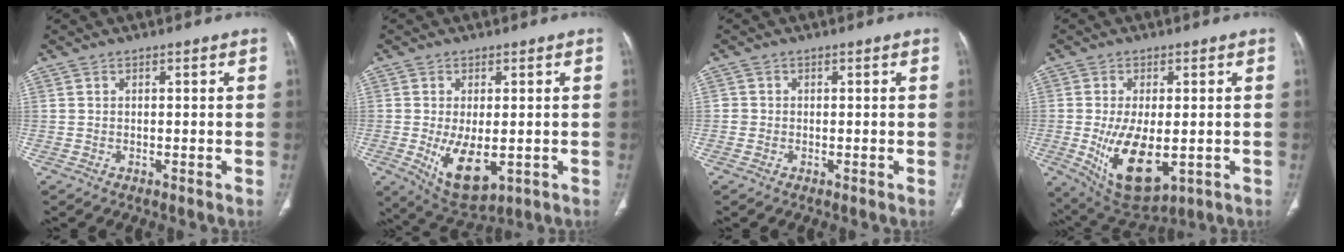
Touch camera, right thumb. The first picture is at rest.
{"total": 9.4, "force": [-1.9, 4.7, 7.9], "torque": [-0.128, -0.020, -0.012]}
{"total": 1.0, "force": [-0.2, 1.0, 0.1], "torque": [0.005, 0.005, -0.005]}
{"total": 13.2, "force": [-2.5, 6.6, 11.2], "torque": [-0.189, -0.019, -0.018]}